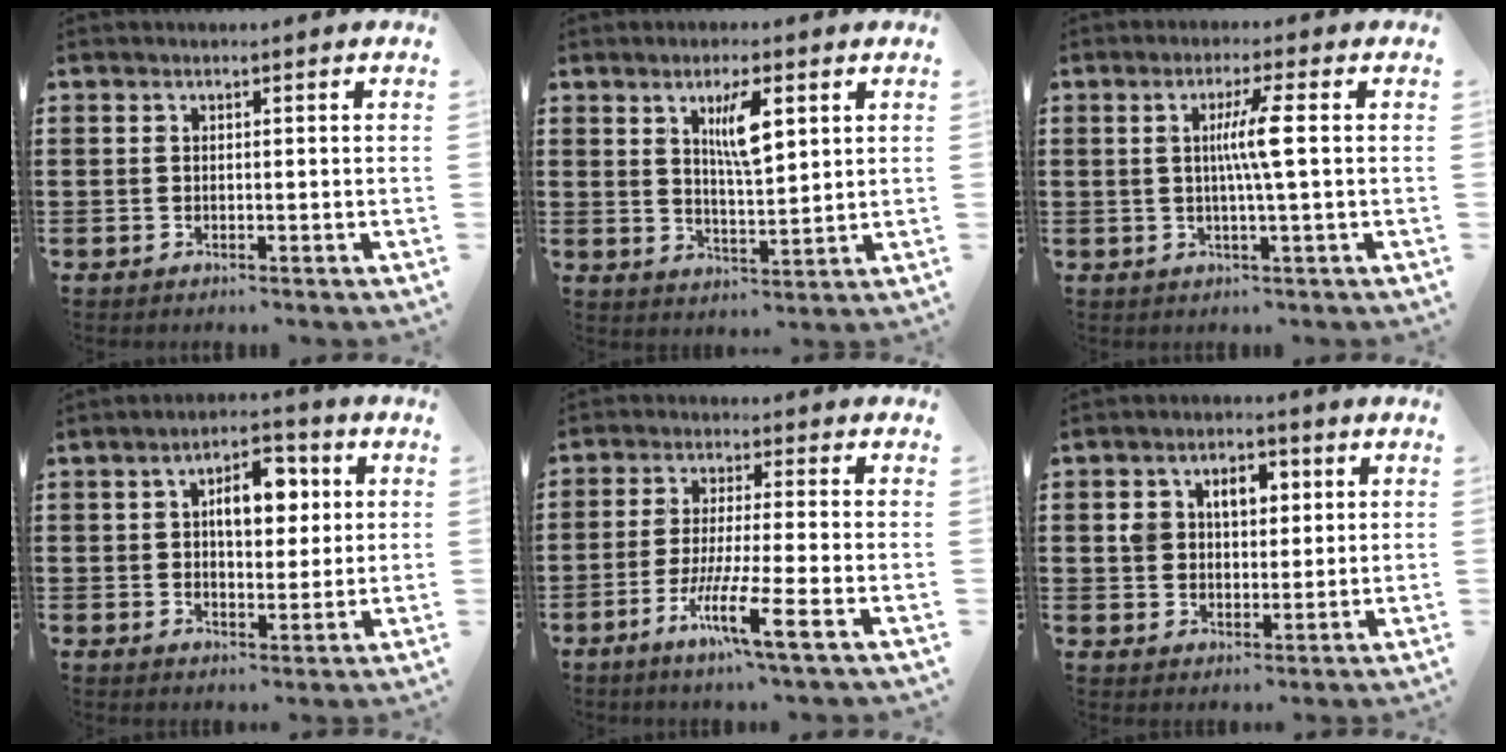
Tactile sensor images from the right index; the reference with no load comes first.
{"total": 6.1, "force": [2.6, 1.8, 5.2], "torque": [-0.094, 0.002, 0.039]}
{"total": 4.9, "force": [0.5, -0.4, 4.8], "torque": [-0.091, -0.005, 0.002]}
{"total": 7.2, "force": [1.7, 3.9, 5.7], "torque": [-0.082, -0.001, 0.016]}
{"total": 8.6, "force": [-4.3, 0.5, 7.4], "torque": [-0.140, -0.008, -0.080]}
{"total": 5.4, "force": [1.4, 4.1, 3.2], "torque": [-0.072, 0.015, 0.019]}